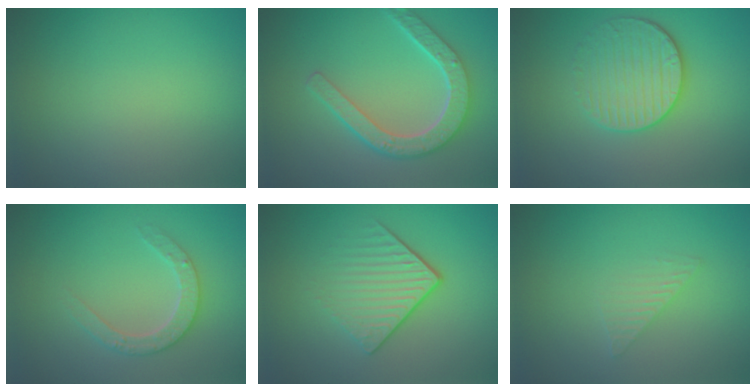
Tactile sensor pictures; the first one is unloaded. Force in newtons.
{"total": 5.1, "press": 4.0, "slide": 3.2}
{"total": 3.6, "press": 3.3, "slide": 1.4}
{"total": 2.7, "press": 2.6, "slide": 0.5}
{"total": 4.2, "press": 2.5, "slide": 3.4}
{"total": 1.4, "press": 1.4, "slide": 0.1}